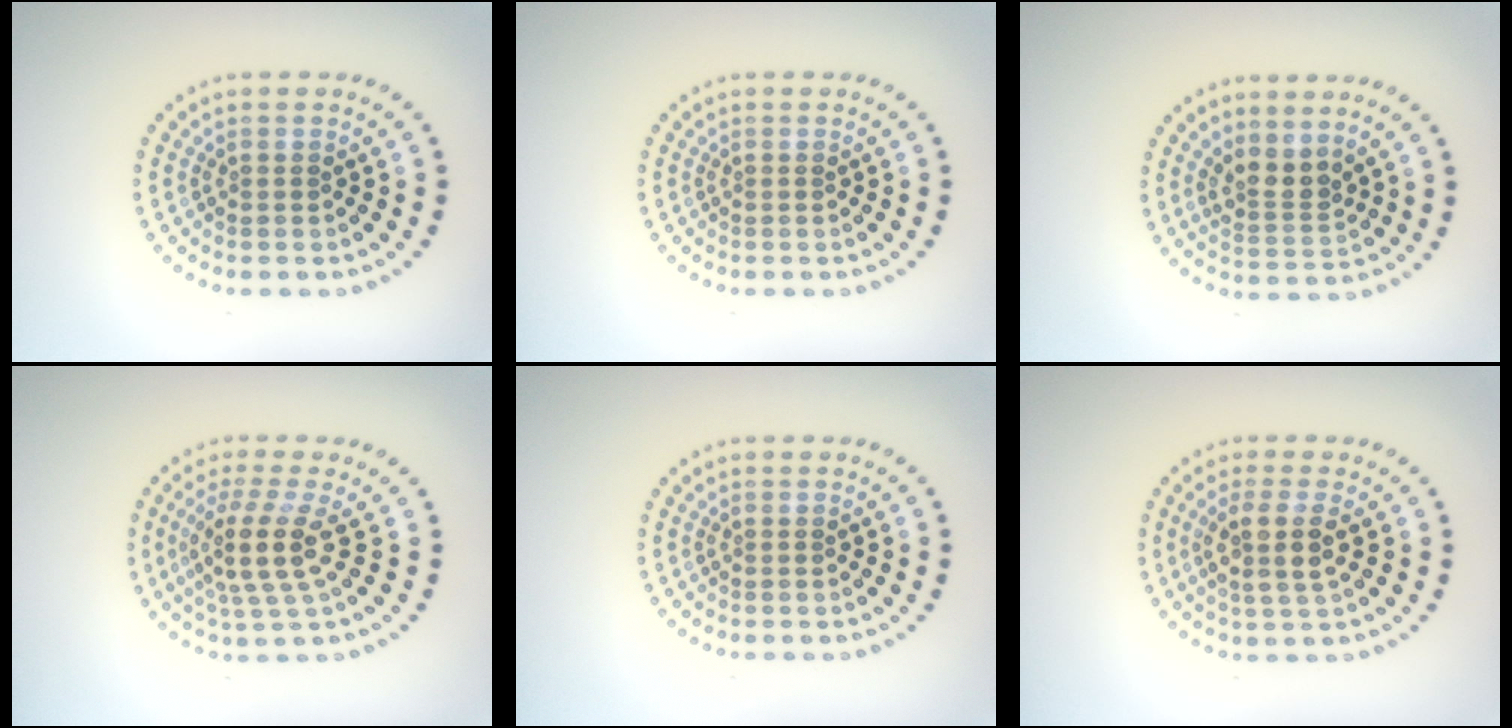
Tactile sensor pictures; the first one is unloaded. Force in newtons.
{"total": 0.0}
{"total": 2.6, "press": 1.9, "slide": 1.7}
{"total": 4.1, "press": 3.0, "slide": 2.7}
{"total": 0.0}
{"total": 3.0, "press": 2.6, "slide": 1.4}